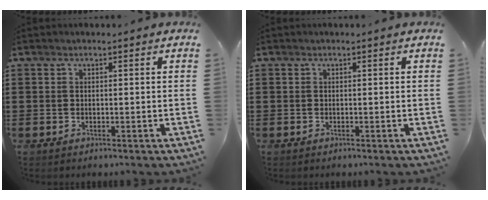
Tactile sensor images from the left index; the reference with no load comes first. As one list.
[{"total": 0.0}]